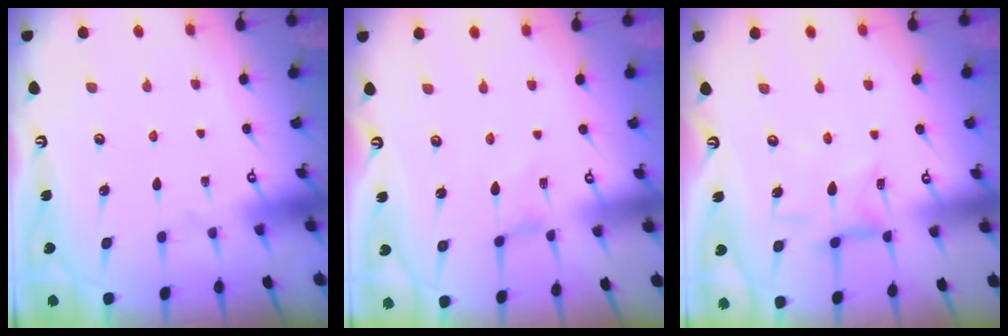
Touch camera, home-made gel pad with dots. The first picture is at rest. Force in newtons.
{"total": 0.7, "press": 0.7, "slide": 0.2}
{"total": 3.6, "press": 3.6, "slide": 0.4}